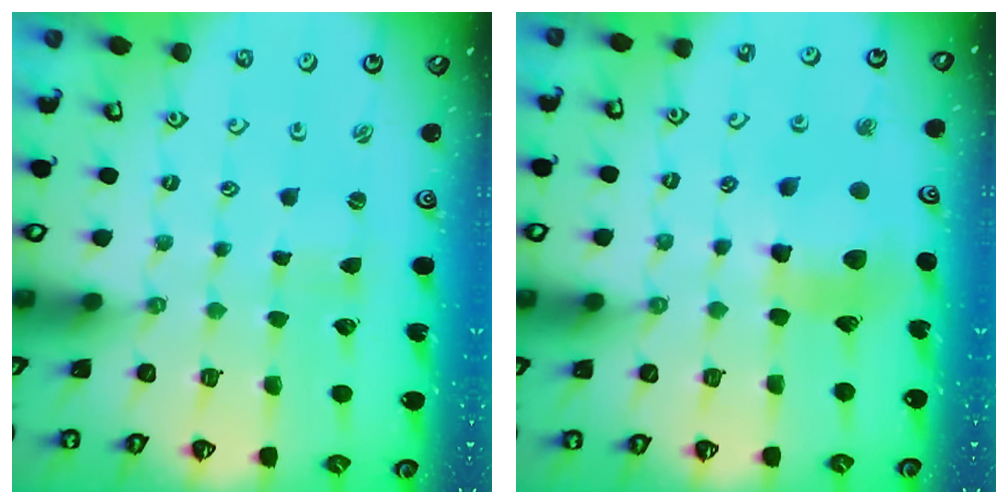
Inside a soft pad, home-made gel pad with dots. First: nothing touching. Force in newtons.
{"total": 12.0, "press": 11.9, "slide": 1.4}